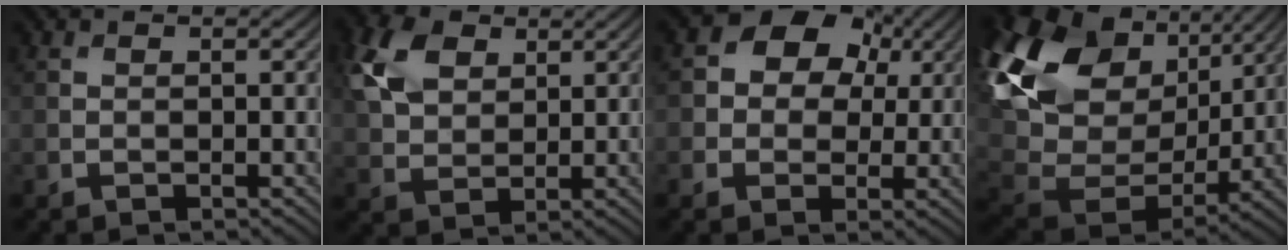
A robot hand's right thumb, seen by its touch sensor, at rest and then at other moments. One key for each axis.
{"total": 7.4, "fx": 3.1, "fy": 4.9, "fz": 4.5, "tx": -0.122, "ty": 0.016, "tz": 0.057}
{"total": 8.9, "fx": 2.7, "fy": 7.3, "fz": 4.3, "tx": -0.085, "ty": 0.033, "tz": 0.018}
{"total": 19.0, "fx": 7.5, "fy": 12.9, "fz": 11.7, "tx": -0.300, "ty": 0.026, "tz": 0.154}